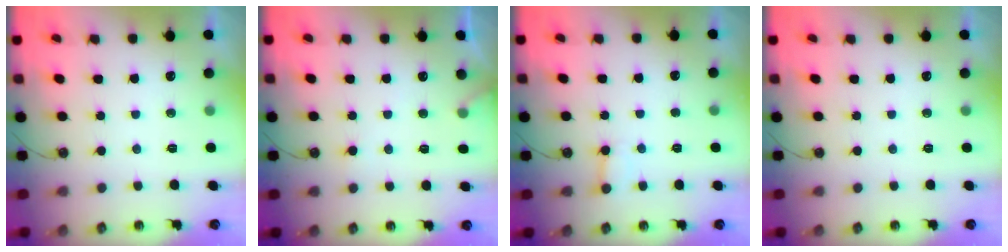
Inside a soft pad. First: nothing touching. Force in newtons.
{"total": 6.3, "press": 6.3, "slide": 0.4}
{"total": 3.8, "press": 3.8, "slide": 0.3}
{"total": 0.0}